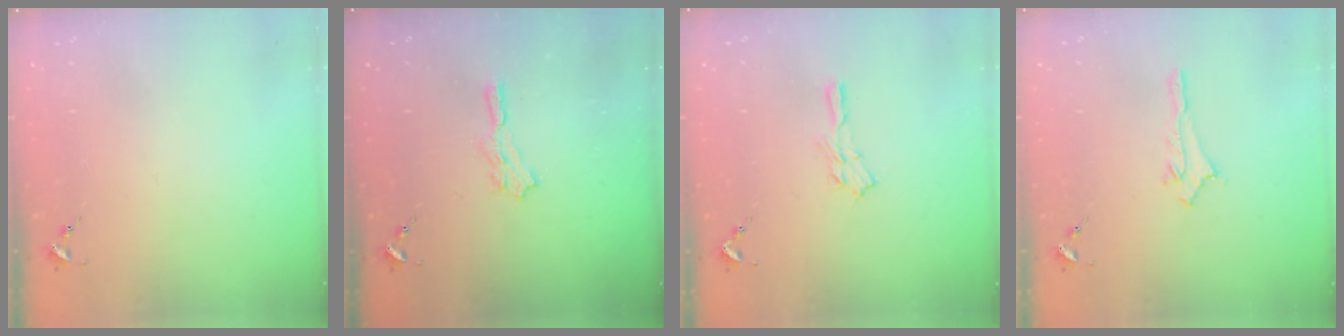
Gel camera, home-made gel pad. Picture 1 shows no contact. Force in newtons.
{"total": 5.0, "press": 5.0, "slide": 0.8}
{"total": 5.1, "press": 5.1, "slide": 0.6}
{"total": 2.9, "press": 2.9, "slide": 0.2}